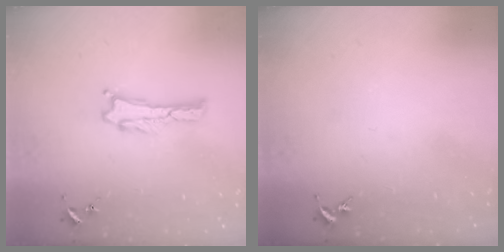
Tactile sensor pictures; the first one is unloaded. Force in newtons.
{"total": 0.0}